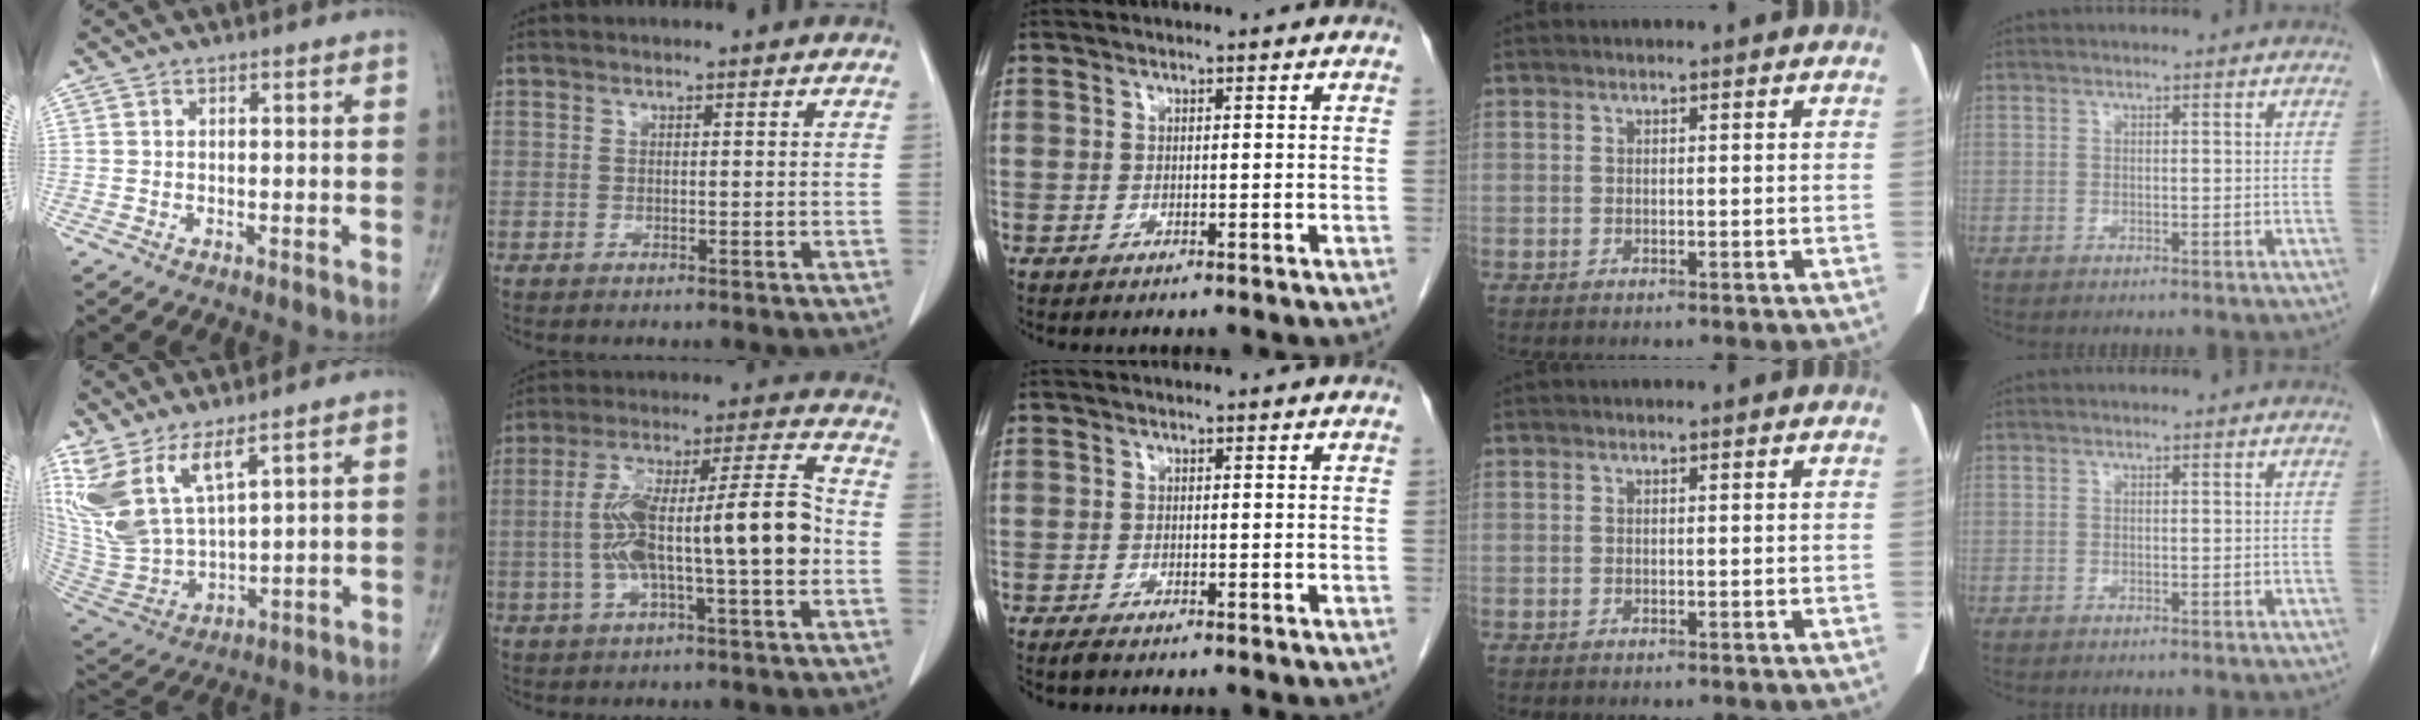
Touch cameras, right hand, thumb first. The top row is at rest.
{"thumb": {"total": 14.0, "force": [8.1, 5.2, 10.1], "torque": [-0.218, -0.043, 0.186]}, "index": {"total": 16.5, "force": [-2.1, 2.6, 16.1], "torque": [-0.282, 0.032, -0.033]}, "middle": {"total": 0.9, "force": [-0.8, 0.1, 0.4], "torque": [-0.015, -0.003, -0.013]}}